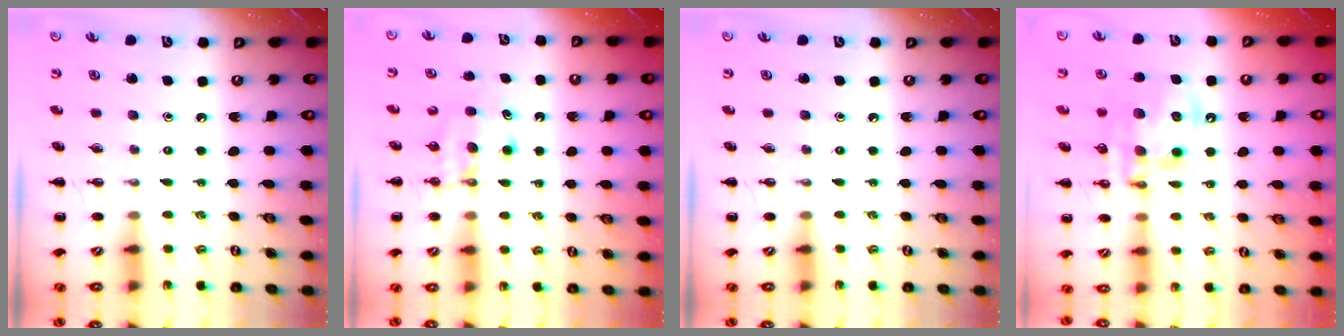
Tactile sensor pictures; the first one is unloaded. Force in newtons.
{"total": 5.0, "press": 4.8, "slide": 1.3}
{"total": 0.0}
{"total": 13.9, "press": 13.6, "slide": 2.9}